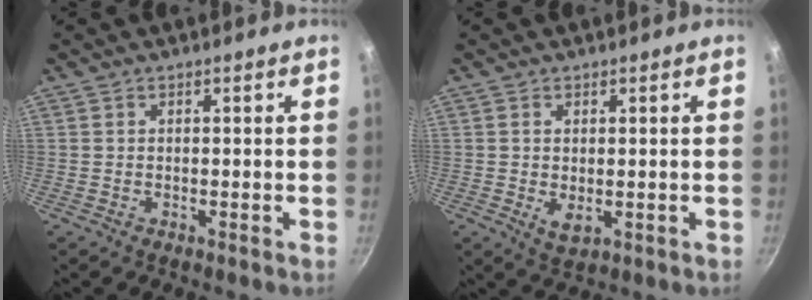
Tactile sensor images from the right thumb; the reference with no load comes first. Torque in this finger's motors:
{"motor_torque": [-0.29, 0.28, -0.16, 0.07, 0.06]}